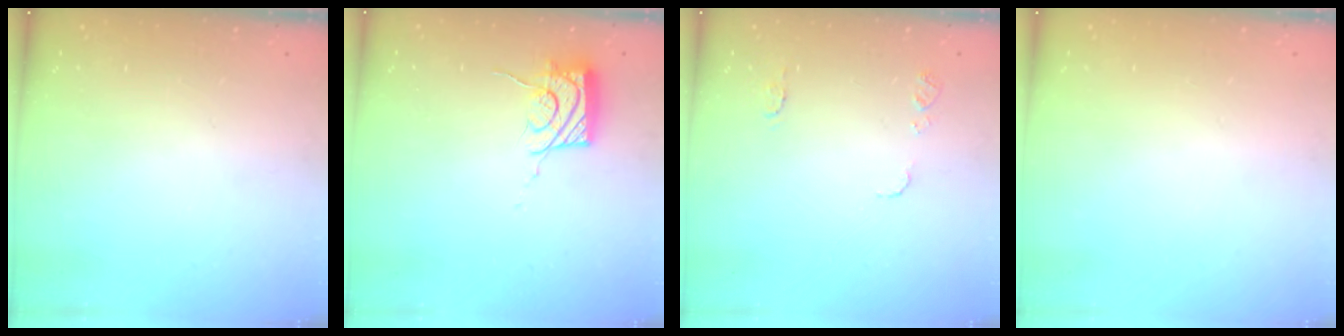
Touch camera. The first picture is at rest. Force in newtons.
{"total": 12.2, "press": 12.0, "slide": 1.8}
{"total": 7.1, "press": 7.0, "slide": 0.7}
{"total": 0.0}